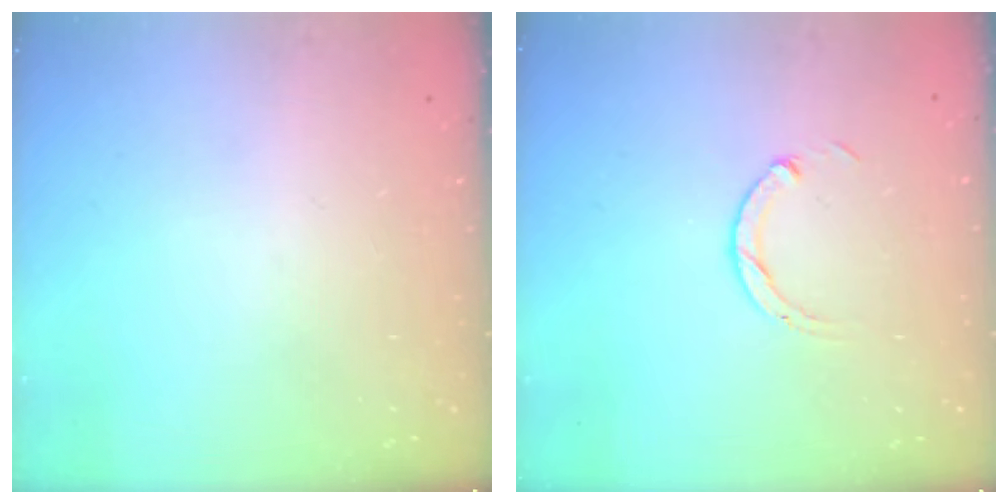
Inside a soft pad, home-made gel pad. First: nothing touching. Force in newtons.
{"total": 3.0, "press": 2.9, "slide": 0.4}